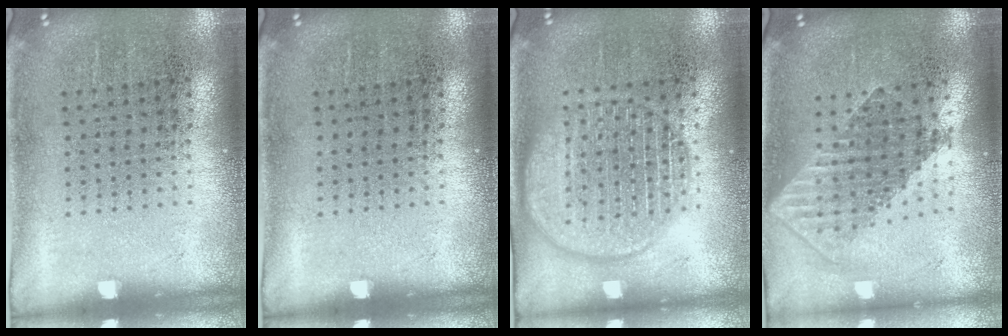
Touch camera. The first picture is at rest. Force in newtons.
{"total": 0.0}
{"total": 3.0, "press": 3.0, "slide": 0.3}
{"total": 1.8, "press": 1.4, "slide": 1.1}